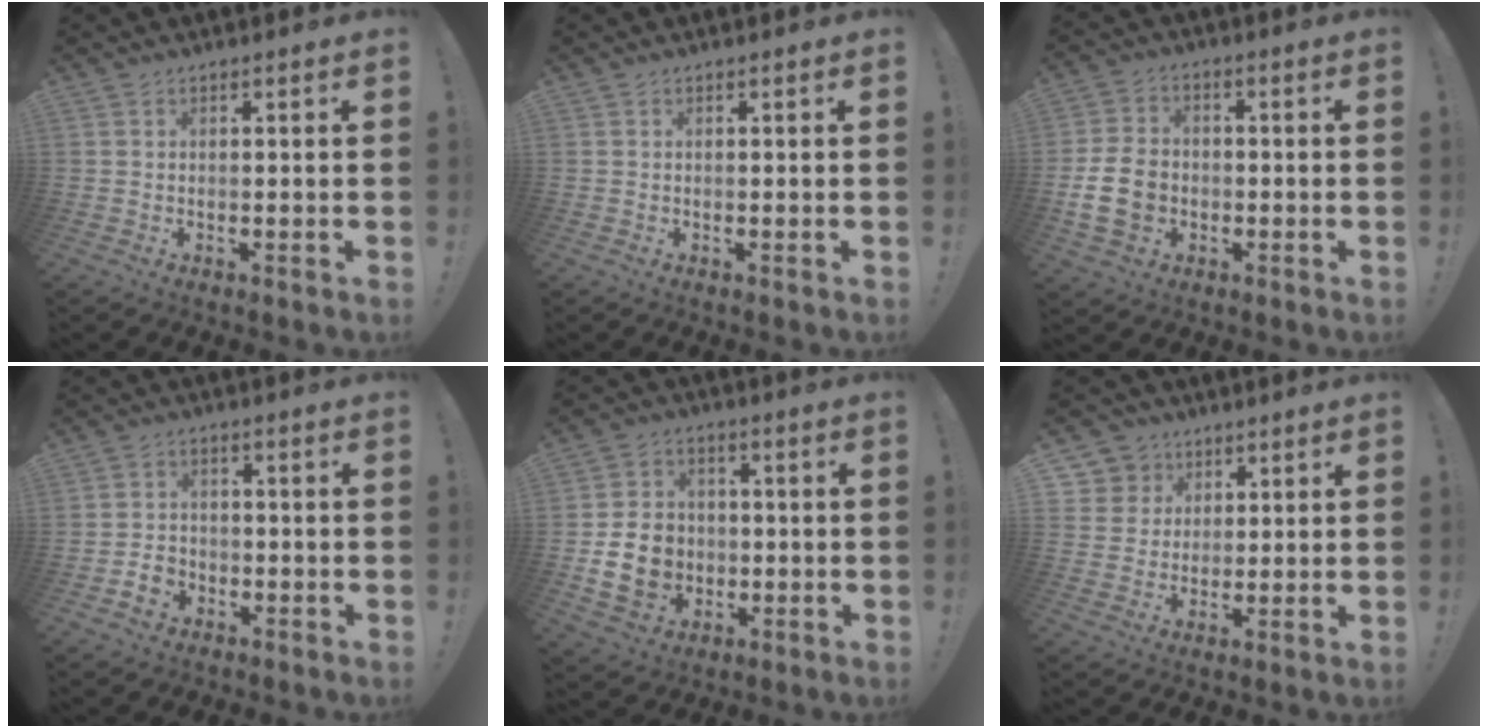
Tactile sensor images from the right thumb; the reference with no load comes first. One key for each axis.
{"total": 0.0}
{"total": 12.0, "fx": -2.7, "fy": 9.2, "fz": 7.3, "tx": -0.139, "ty": 0.018, "tz": -0.047}
{"total": 5.3, "fx": -2.6, "fy": 4.2, "fz": 2.0, "tx": -0.035, "ty": 0.013, "tz": -0.048}
{"total": 13.5, "fx": -2.2, "fy": 11.2, "fz": 7.1, "tx": -0.130, "ty": 0.017, "tz": -0.032}
{"total": 7.4, "fx": 3.2, "fy": 6.6, "fz": 0.8, "tx": -0.011, "ty": -0.024, "tz": 0.067}